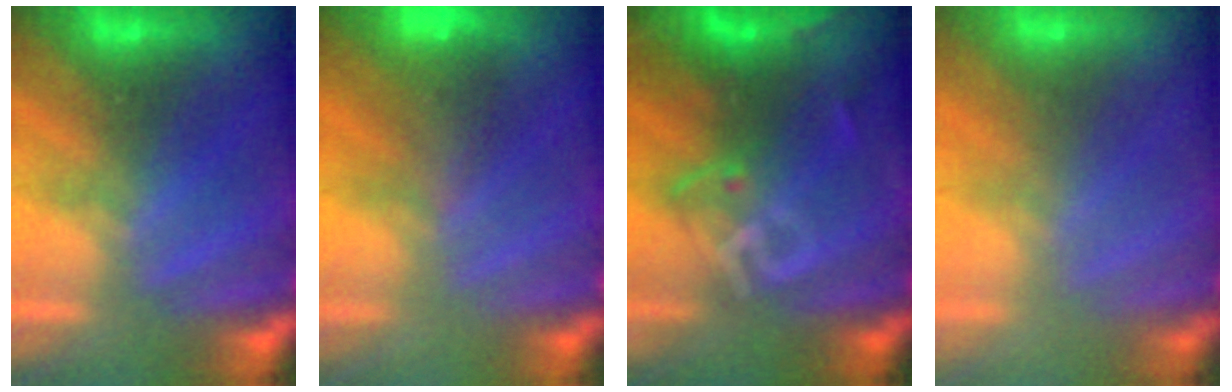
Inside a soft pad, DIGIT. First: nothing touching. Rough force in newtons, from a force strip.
{"total": 9.6}
{"total": 2.4}
{"total": 2.3}